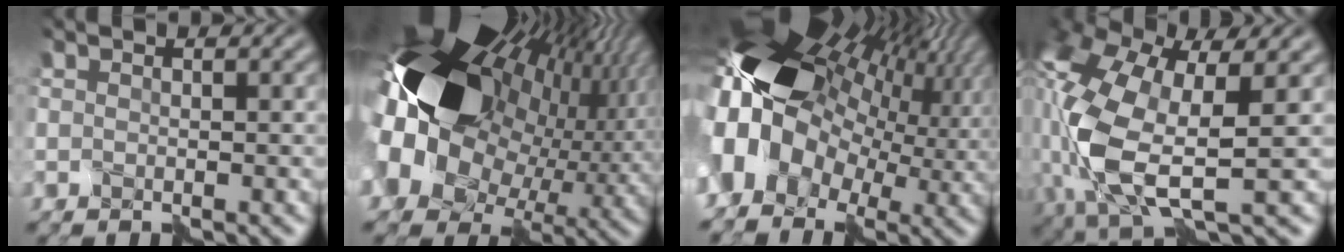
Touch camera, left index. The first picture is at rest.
{"total": 18.1, "force": [1.7, 12.1, 13.4], "torque": [-0.251, -0.010, 0.045]}
{"total": 16.6, "force": [2.9, 11.4, 11.7], "torque": [-0.244, 0.004, 0.069]}
{"total": 11.7, "force": [-0.2, 6.1, 10.0], "torque": [-0.264, -0.017, 0.004]}